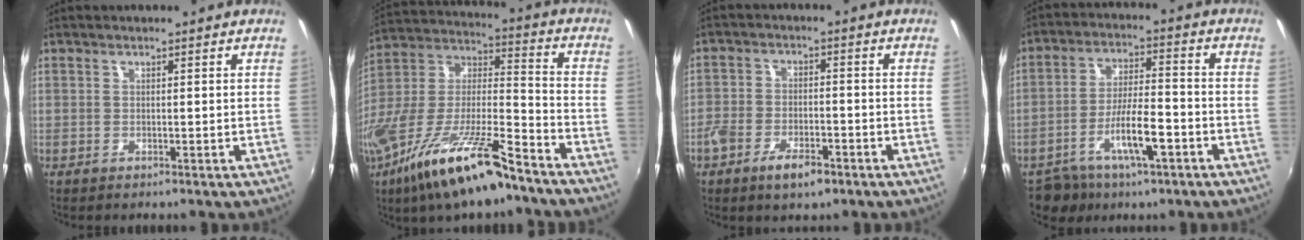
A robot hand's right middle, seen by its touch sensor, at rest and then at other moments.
{"total": 22.1, "force": [-14.2, 5.1, 16.1], "torque": [-0.306, -0.039, -0.257]}
{"total": 7.0, "force": [-4.4, 3.0, 4.6], "torque": [-0.106, -0.007, -0.081]}
{"total": 11.5, "force": [-5.9, 4.9, 8.5], "torque": [-0.165, 0.002, -0.091]}